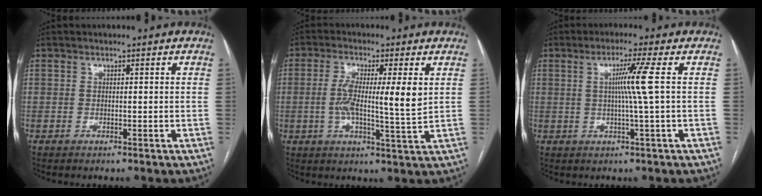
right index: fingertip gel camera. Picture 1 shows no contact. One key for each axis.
{"total": 9.1, "fx": 0.9, "fy": 0.8, "fz": 9.0, "tx": -0.167, "ty": 0.000, "tz": 0.012}
{"total": 5.5, "fx": 0.7, "fy": -1.9, "fz": 5.1, "tx": -0.095, "ty": -0.001, "tz": 0.015}